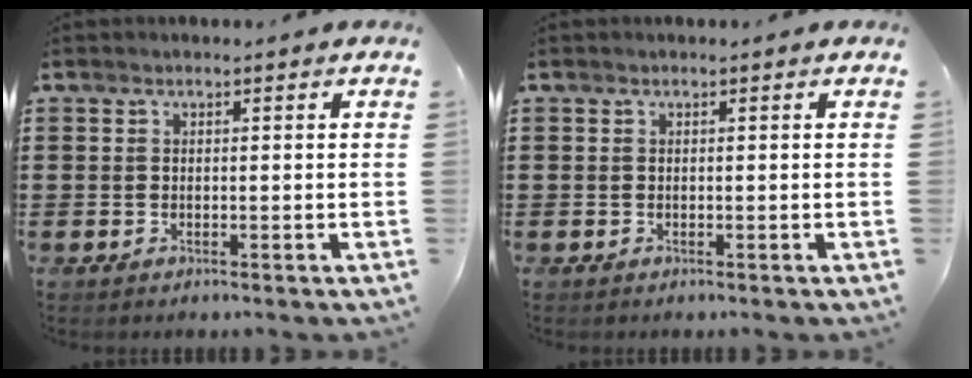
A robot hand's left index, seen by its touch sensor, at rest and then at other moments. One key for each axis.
{"total": 0.0}